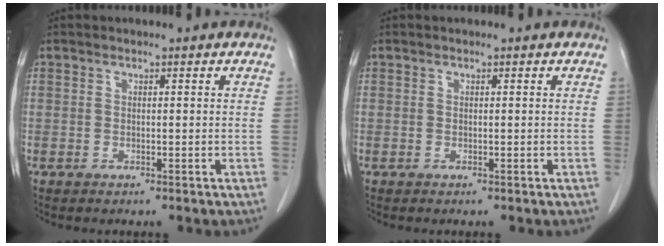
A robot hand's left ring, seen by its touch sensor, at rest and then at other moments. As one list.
[{"total": 0.0}]